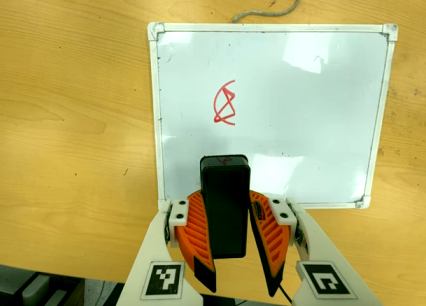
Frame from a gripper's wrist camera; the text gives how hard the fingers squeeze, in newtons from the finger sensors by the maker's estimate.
{"total": 9.6, "left": 8.8, "right": 10.4}